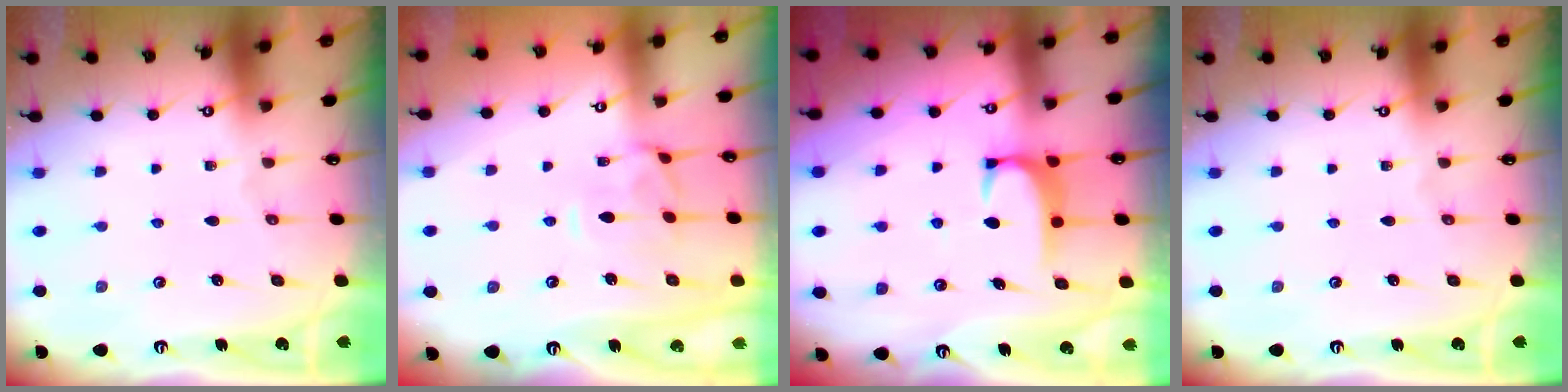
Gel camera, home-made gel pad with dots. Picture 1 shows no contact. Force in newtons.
{"total": 2.6, "press": 2.4, "slide": 1.0}
{"total": 2.0, "press": 2.0, "slide": 0.5}
{"total": 0.0}